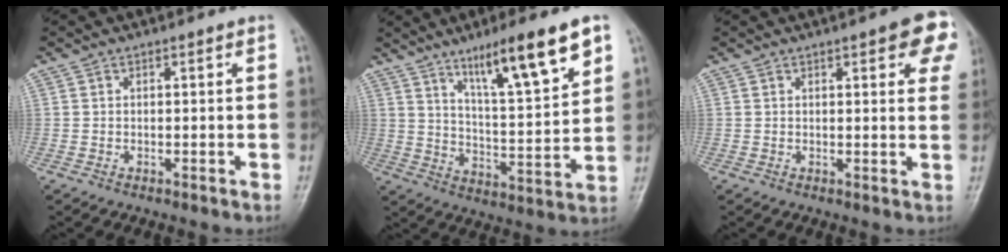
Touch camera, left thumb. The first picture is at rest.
{"total": 15.8, "force": [9.3, 2.5, 12.5], "torque": [-0.191, -0.044, 0.159]}
{"total": 8.4, "force": [3.8, 2.6, 7.0], "torque": [-0.056, -0.006, 0.036]}